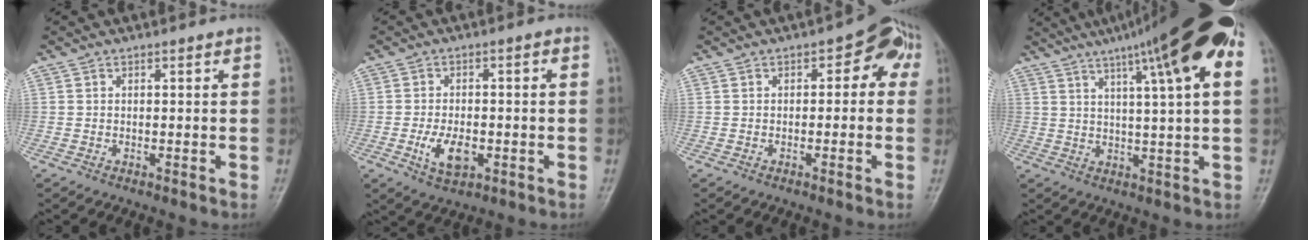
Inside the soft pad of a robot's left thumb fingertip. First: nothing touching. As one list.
[{"total": 6.9, "force": [-2.1, 3.8, 5.3], "torque": [-0.087, 0.008, -0.033]}, {"total": 5.5, "force": [0.3, 3.5, 4.2], "torque": [-0.015, 0.025, -0.008]}, {"total": 18.9, "force": [8.6, 2.5, 16.7], "torque": [-0.244, 0.011, 0.120]}]